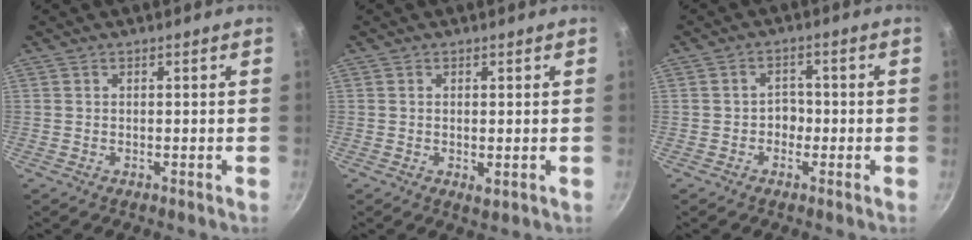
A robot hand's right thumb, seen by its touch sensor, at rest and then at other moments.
{"total": 1.8, "force": [-0.2, 0.7, 1.6], "torque": [-0.029, -0.006, -0.004]}
{"total": 3.0, "force": [-1.0, 2.4, 1.4], "torque": [0.004, 0.014, -0.018]}